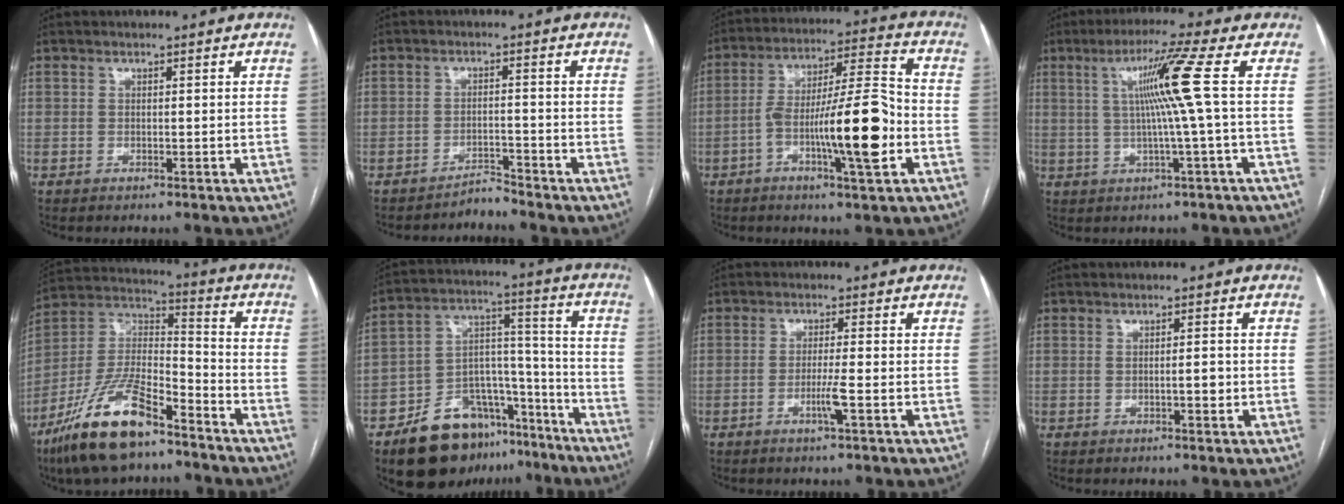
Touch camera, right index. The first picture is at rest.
{"total": 2.4, "force": [-2.3, -0.2, -0.4], "torque": [0.020, -0.007, -0.038]}
{"total": 15.1, "force": [-4.5, 1.4, 14.4], "torque": [-0.248, 0.009, -0.073]}
{"total": 8.5, "force": [1.3, -2.4, 8.0], "torque": [-0.139, 0.008, 0.031]}
{"total": 17.4, "force": [-11.8, 5.2, 11.8], "torque": [-0.247, 0.001, -0.217]}
{"total": 17.3, "force": [-12.0, 10.0, 7.4], "torque": [-0.098, 0.066, -0.187]}
{"total": 3.4, "force": [-1.4, -0.4, 3.1], "torque": [-0.061, -0.006, -0.027]}
{"total": 1.9, "force": [-0.4, 0.3, 1.8], "torque": [-0.030, 0.001, -0.006]}